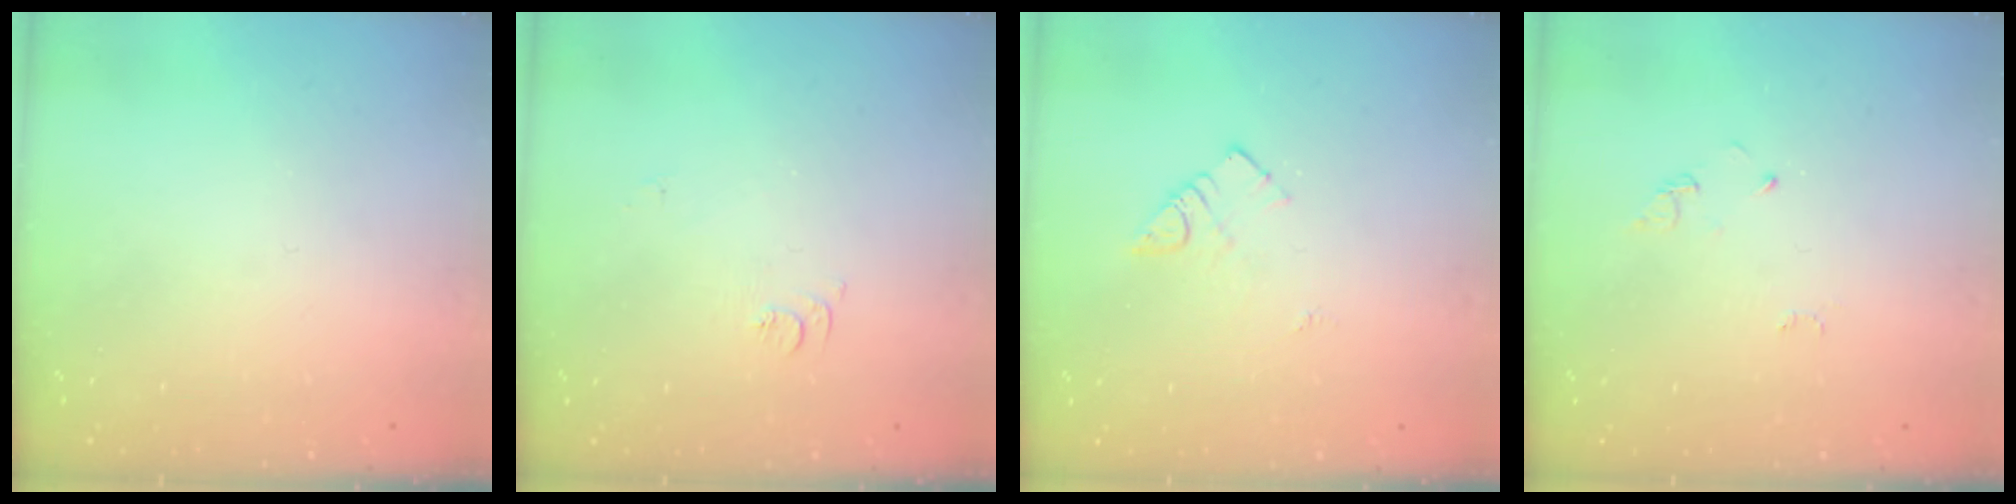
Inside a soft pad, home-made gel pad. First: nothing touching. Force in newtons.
{"total": 5.2, "press": 5.1, "slide": 0.6}
{"total": 5.2, "press": 5.2, "slide": 0.2}
{"total": 2.6, "press": 2.6, "slide": 0.4}